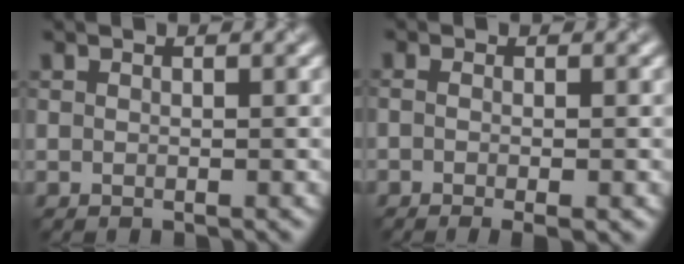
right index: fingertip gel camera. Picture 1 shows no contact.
{"total": 3.5, "force": [-0.9, 1.4, 3.1], "torque": [-0.032, 0.011, -0.013]}